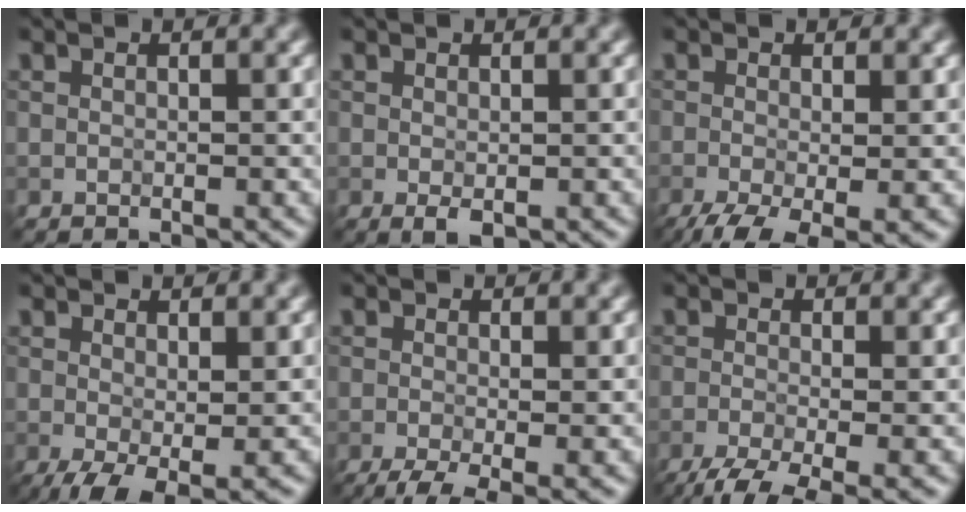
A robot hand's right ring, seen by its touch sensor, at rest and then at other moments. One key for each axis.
{"total": 1.1, "fx": -0.2, "fy": 0.5, "fz": 0.9, "tx": -0.015, "ty": -0.005, "tz": -0.001}
{"total": 5.3, "fx": -2.5, "fy": 1.7, "fz": 4.4, "tx": -0.084, "ty": -0.014, "tz": -0.042}
{"total": 3.8, "fx": -1.1, "fy": 1.4, "fz": 3.4, "tx": -0.068, "ty": -0.015, "tz": -0.018}
{"total": 5.2, "fx": -2.2, "fy": 1.5, "fz": 4.4, "tx": -0.073, "ty": -0.012, "tz": -0.036}
{"total": 6.2, "fx": -3.6, "fy": 1.7, "fz": 4.7, "tx": -0.079, "ty": -0.013, "tz": -0.066}